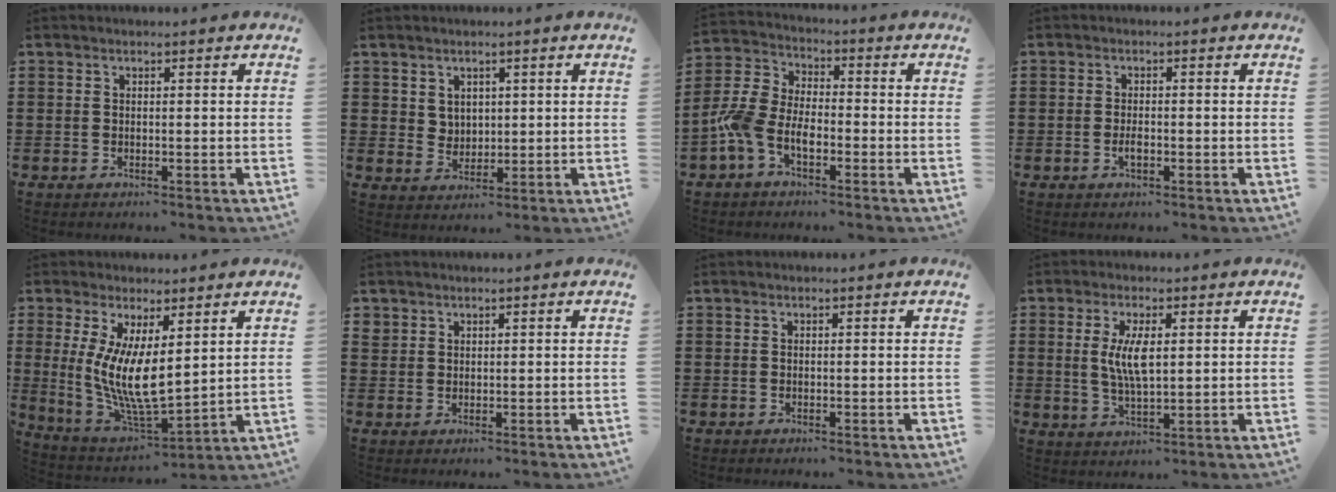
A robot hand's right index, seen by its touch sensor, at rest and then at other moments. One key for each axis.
{"total": 3.2, "fx": 2.0, "fy": 2.5, "fz": 0.3, "tx": -0.015, "ty": 0.008, "tz": 0.039}
{"total": 6.8, "fx": -3.3, "fy": 3.8, "fz": 4.6, "tx": -0.132, "ty": -0.004, "tz": -0.072}
{"total": 1.9, "fx": -0.6, "fy": 0.7, "fz": 1.6, "tx": -0.031, "ty": 0.000, "tz": -0.011}
{"total": 9.7, "fx": 1.6, "fy": 3.2, "fz": 9.1, "tx": -0.182, "ty": -0.022, "tz": 0.032}
{"total": 1.4, "fx": 1.1, "fy": 0.9, "fz": 0.1, "tx": -0.004, "ty": 0.003, "tz": 0.022}
{"total": 0.0}
{"total": 5.7, "fx": 1.0, "fy": 1.9, "fz": 5.2, "tx": -0.111, "ty": 0.003, "tz": 0.013}